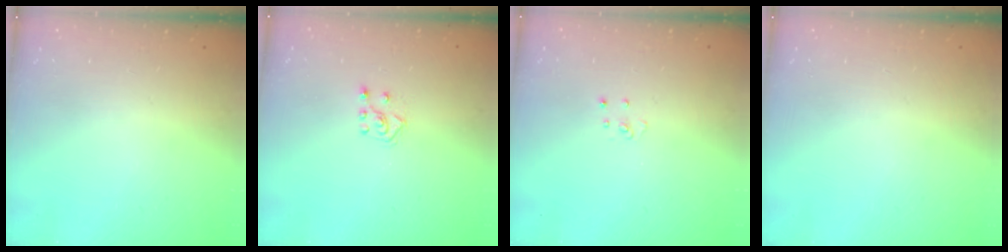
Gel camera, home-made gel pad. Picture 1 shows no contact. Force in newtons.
{"total": 4.9, "press": 4.8, "slide": 0.8}
{"total": 3.1, "press": 3.1, "slide": 0.2}
{"total": 0.0}